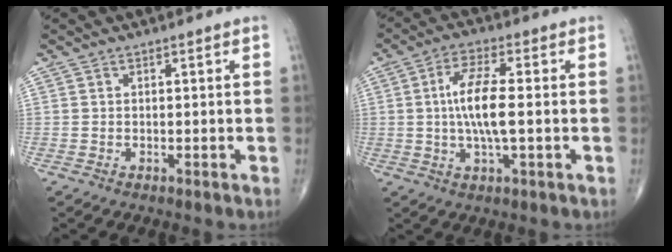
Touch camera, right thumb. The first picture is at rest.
{"total": 9.2, "force": [0.1, 2.4, 8.9], "torque": [-0.186, 0.003, -0.004]}